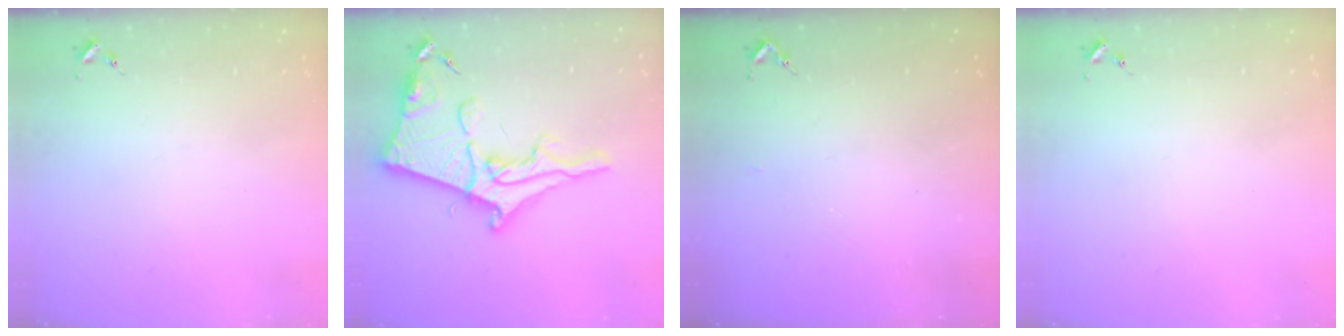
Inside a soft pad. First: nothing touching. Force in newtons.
{"total": 19.1, "press": 19.1, "slide": 1.4}
{"total": 2.6, "press": 2.5, "slide": 0.3}
{"total": 0.0}